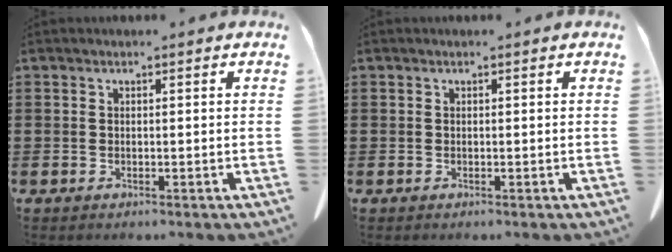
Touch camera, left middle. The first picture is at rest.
{"total": 0.0}